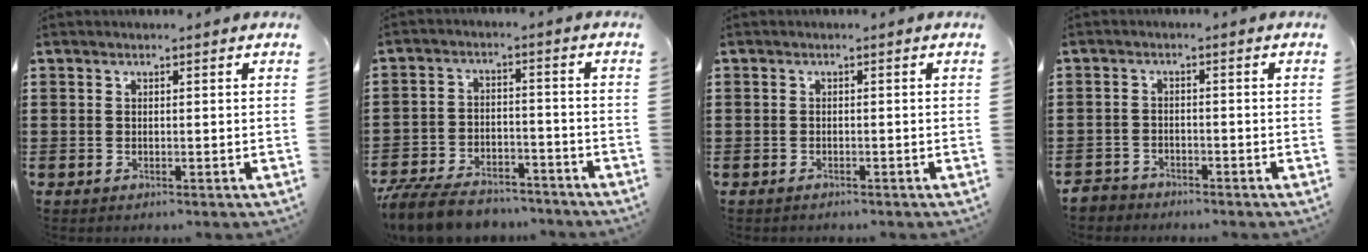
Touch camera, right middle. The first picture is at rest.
{"total": 7.9, "force": [-7.2, 1.9, 2.5], "torque": [-0.054, 0.016, -0.141]}
{"total": 0.8, "force": [-0.6, 0.4, -0.1], "torque": [0.001, 0.003, -0.015]}
{"total": 2.5, "force": [-2.5, 0.6, -0.2], "torque": [-0.005, 0.000, -0.055]}